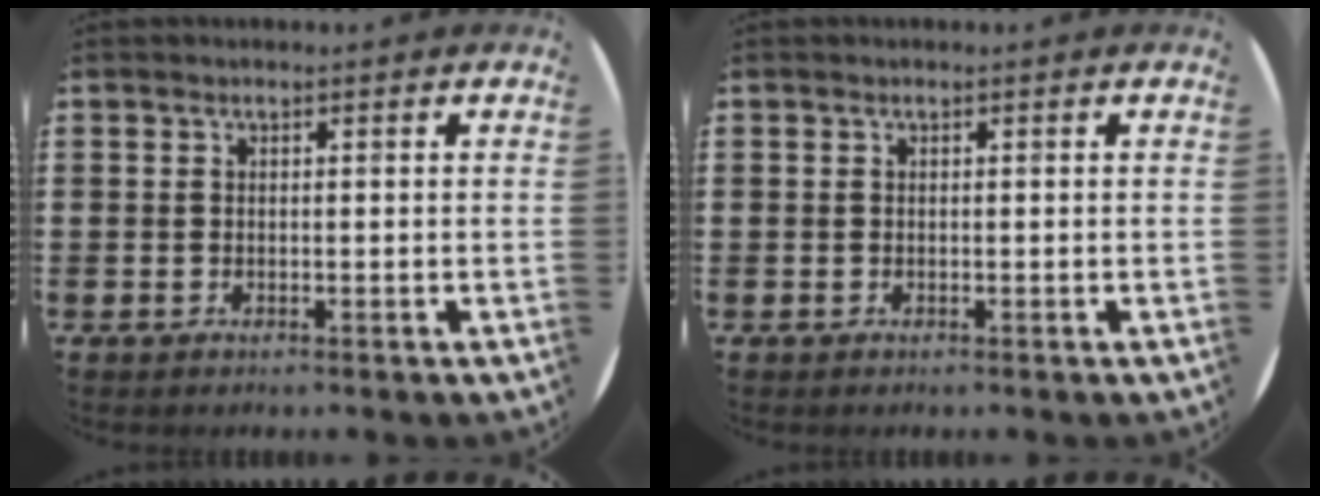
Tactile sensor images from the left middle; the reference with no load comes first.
{"total": 0.0}